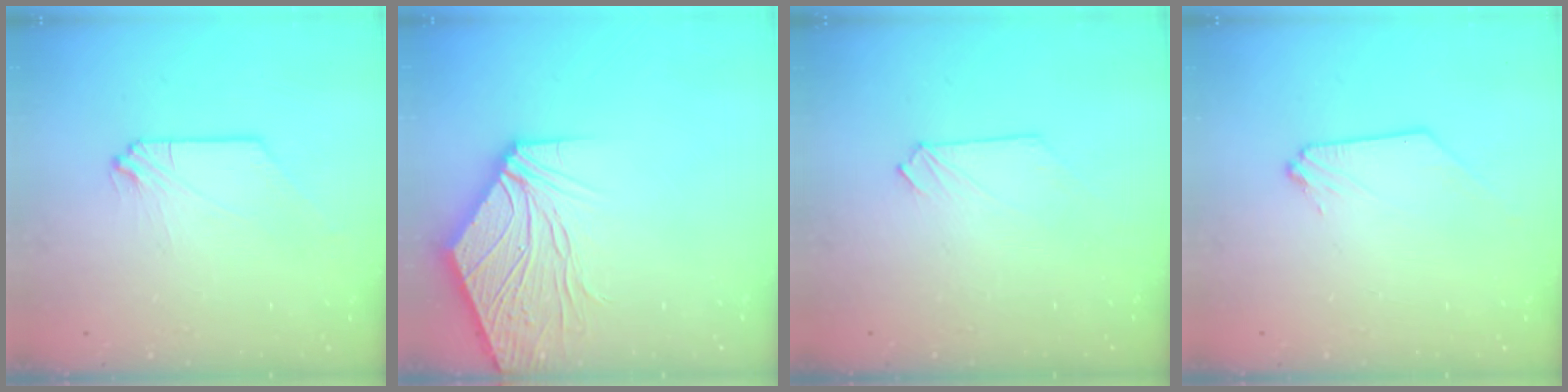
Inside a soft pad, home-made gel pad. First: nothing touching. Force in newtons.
{"total": 11.8, "press": 11.6, "slide": 1.7}
{"total": 0.0}
{"total": 0.0}